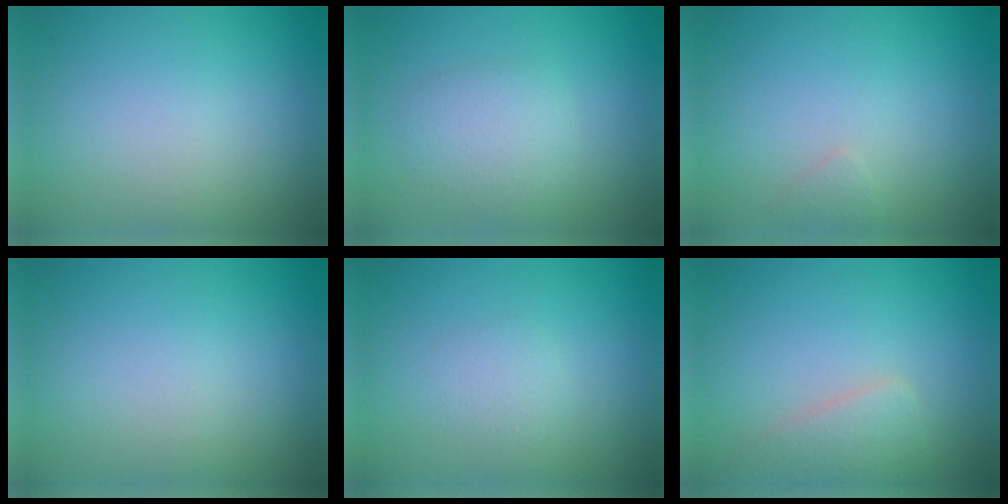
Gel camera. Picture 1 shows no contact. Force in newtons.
{"total": 2.4, "press": 2.4, "slide": 0.2}
{"total": 0.7, "press": 0.7, "slide": 0.0}
{"total": 0.0}
{"total": 1.0, "press": 1.0, "slide": 0.0}
{"total": 2.7, "press": 2.7, "slide": 0.1}